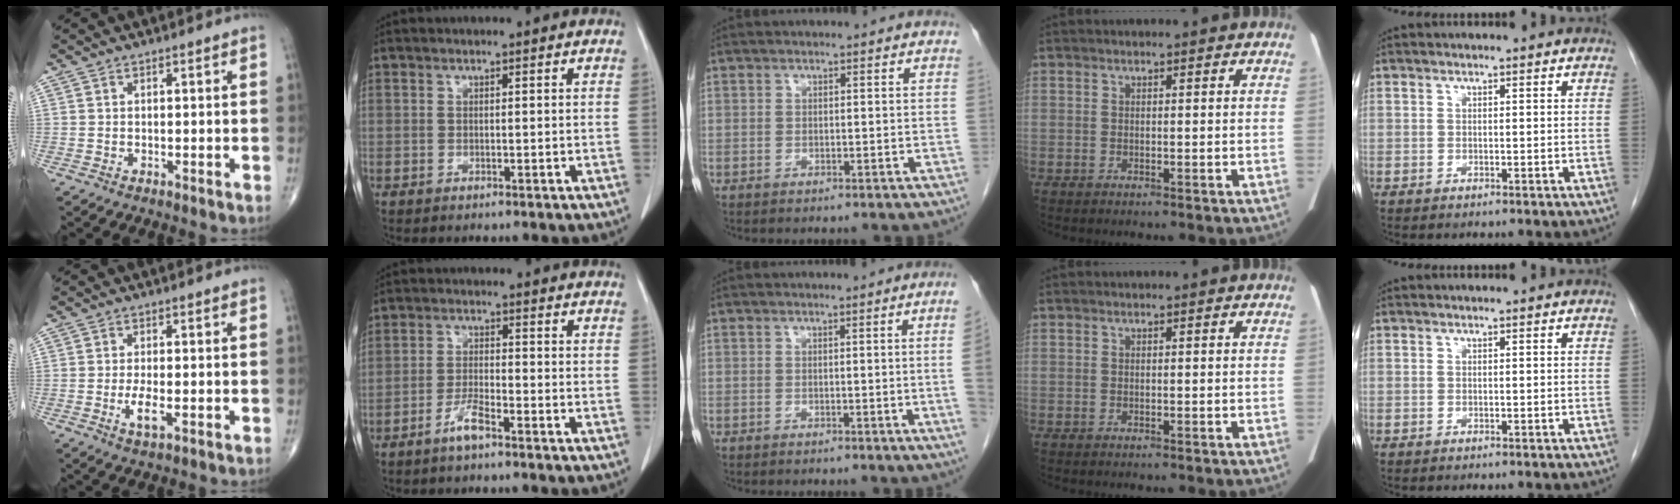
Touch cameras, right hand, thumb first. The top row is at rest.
{"thumb": {"total": 3.9, "force": [-1.1, 1.3, 3.5], "torque": [-0.072, -0.005, -0.019]}, "index": {"total": 3.7, "force": [-2.7, 0.4, 2.5], "torque": [-0.053, -0.001, -0.054]}, "middle": {"total": 3.3, "force": [-0.4, -1.2, 3.1], "torque": [-0.032, -0.004, -0.005]}}